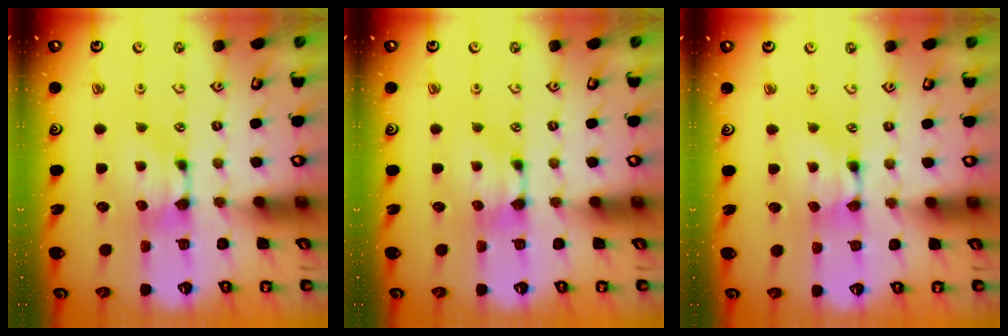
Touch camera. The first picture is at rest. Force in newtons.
{"total": 0.0}
{"total": 1.5, "press": 1.5, "slide": 0.2}